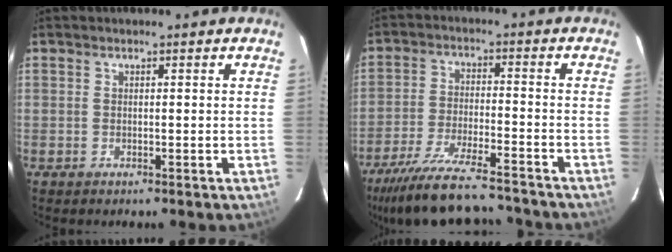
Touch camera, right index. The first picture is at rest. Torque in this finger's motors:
{"motor_torque": [1.69, -0.45, 0.58, 0.12]}